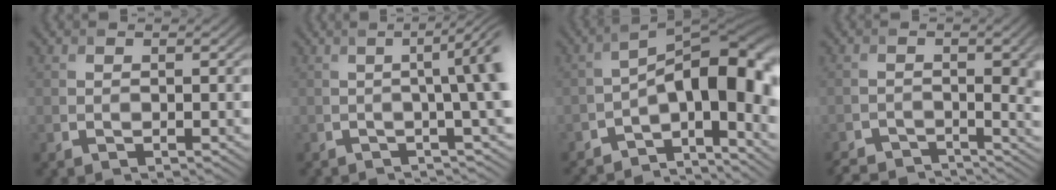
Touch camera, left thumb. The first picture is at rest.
{"total": 6.9, "force": [-0.4, 1.1, 6.8], "torque": [-0.079, 0.001, -0.002]}
{"total": 11.8, "force": [-5.0, 4.3, 9.7], "torque": [-0.150, -0.003, -0.085]}
{"total": 4.6, "force": [-3.4, 1.3, 2.8], "torque": [-0.044, -0.005, -0.057]}